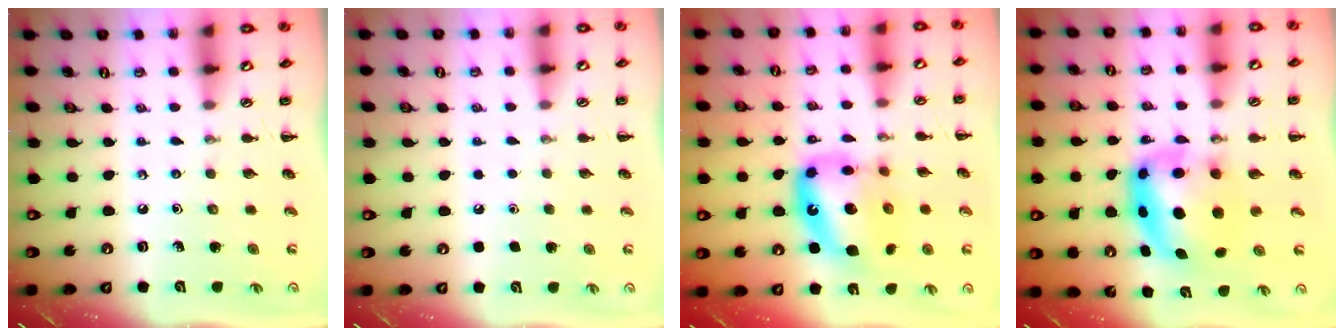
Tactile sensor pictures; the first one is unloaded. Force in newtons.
{"total": 1.7, "press": 1.7, "slide": 0.1}
{"total": 15.9, "press": 15.3, "slide": 4.0}
{"total": 8.3, "press": 8.1, "slide": 1.9}